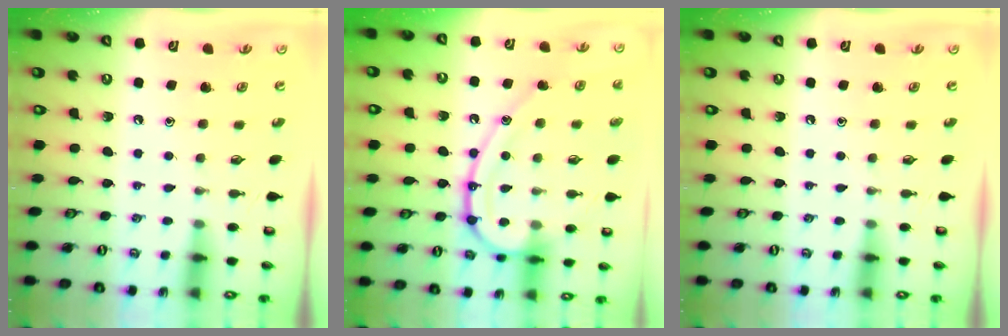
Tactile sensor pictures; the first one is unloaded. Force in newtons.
{"total": 17.9, "press": 17.9, "slide": 1.6}
{"total": 0.0}